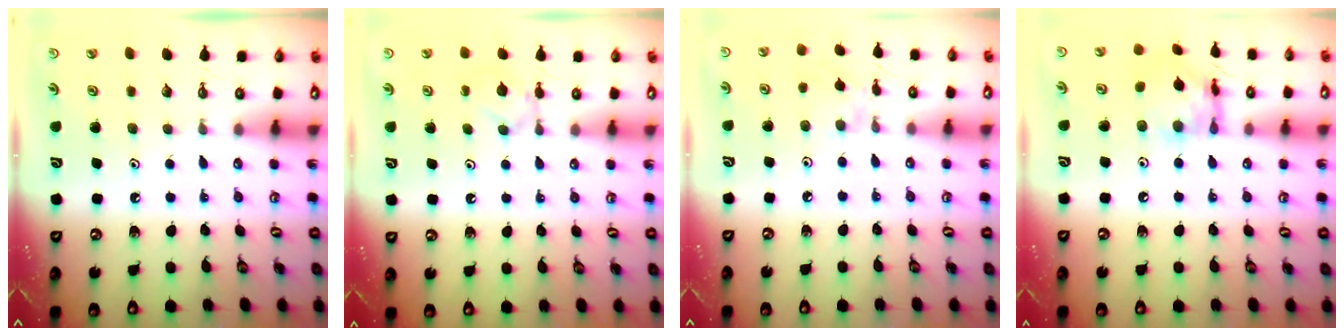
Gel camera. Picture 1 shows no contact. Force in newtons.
{"total": 6.2, "press": 6.1, "slide": 1.0}
{"total": 3.0, "press": 2.9, "slide": 0.6}
{"total": 11.7, "press": 11.7, "slide": 1.0}